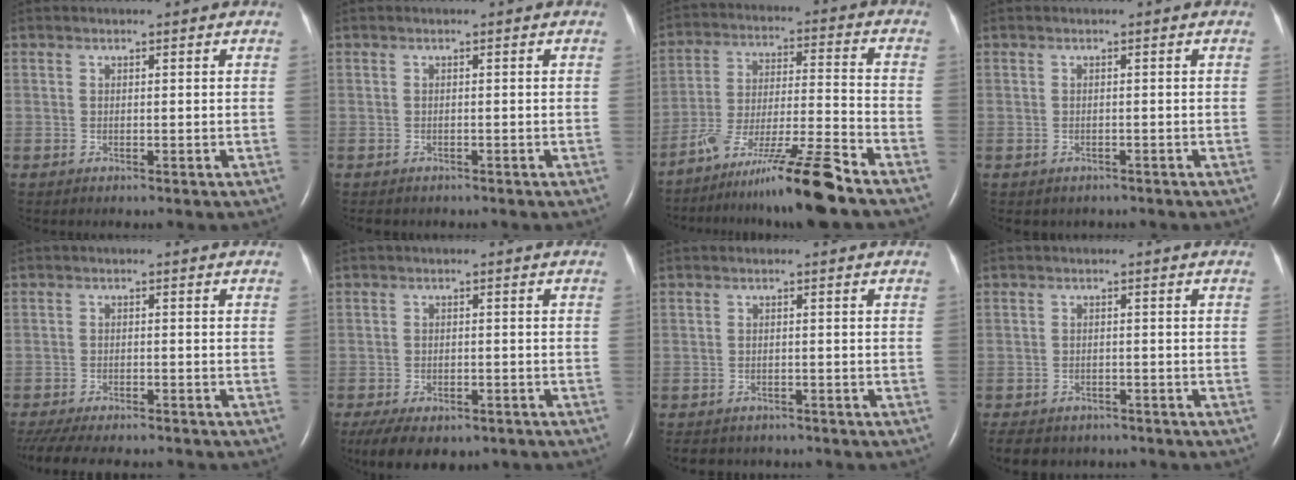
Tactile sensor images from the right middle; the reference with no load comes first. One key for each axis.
{"total": 2.0, "fx": -1.6, "fy": 0.9, "fz": 0.6, "tx": -0.011, "ty": -0.002, "tz": -0.016}
{"total": 13.0, "fx": -10.2, "fy": -1.2, "fz": 7.9, "tx": -0.141, "ty": -0.009, "tz": -0.179}
{"total": 1.4, "fx": -1.0, "fy": 0.9, "fz": 0.1, "tx": -0.007, "ty": 0.001, "tz": -0.010}
{"total": 14.3, "fx": -12.2, "fy": 3.7, "fz": 6.3, "tx": -0.144, "ty": -0.019, "tz": -0.167}
{"total": 10.7, "fx": -7.4, "fy": 5.1, "fz": 5.7, "tx": -0.103, "ty": -0.007, "tz": -0.100}
{"total": 6.0, "fx": -5.3, "fy": 2.6, "fz": 1.4, "tx": -0.019, "ty": -0.001, "tz": -0.063}
{"total": 10.3, "fx": -8.3, "fy": 5.2, "fz": 3.4, "tx": -0.076, "ty": -0.007, "tz": -0.103}